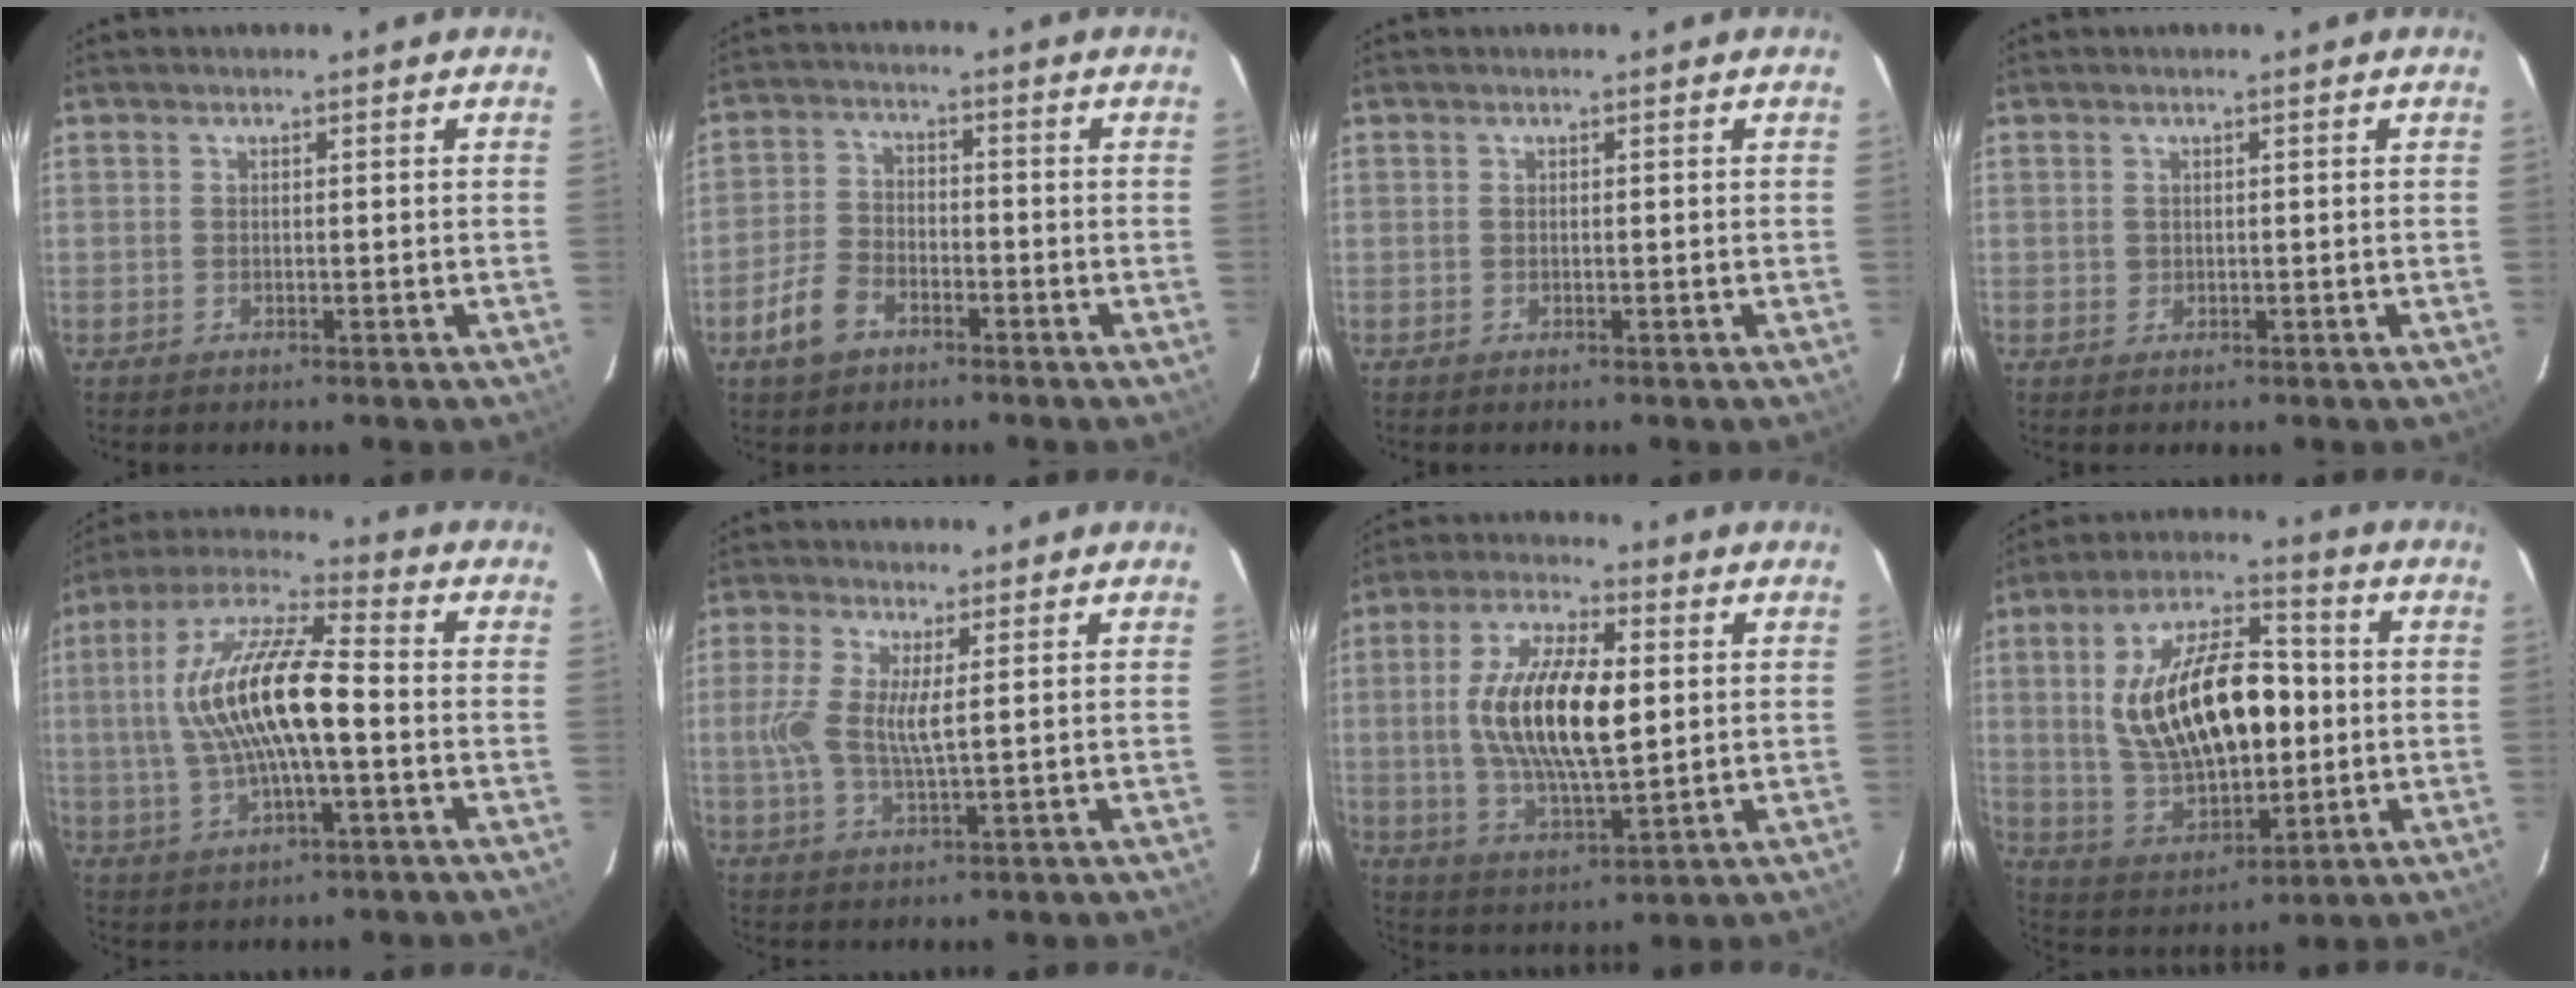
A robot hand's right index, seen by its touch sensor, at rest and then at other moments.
{"total": 7.0, "force": [-4.2, 4.2, 3.7], "torque": [-0.091, 0.007, -0.081]}
{"total": 0.0}
{"total": 0.9, "force": [0.1, 0.9, 0.1], "torque": [0.004, 0.003, 0.003]}
{"total": 16.3, "force": [-0.5, 4.5, 15.6], "torque": [-0.303, 0.013, -0.015]}
{"total": 6.5, "force": [1.0, 1.3, 6.3], "torque": [-0.144, -0.001, 0.015]}
{"total": 15.8, "force": [1.5, 6.0, 14.6], "torque": [-0.278, 0.004, 0.030]}
{"total": 20.9, "force": [1.5, 10.4, 18.0], "torque": [-0.343, 0.016, 0.045]}